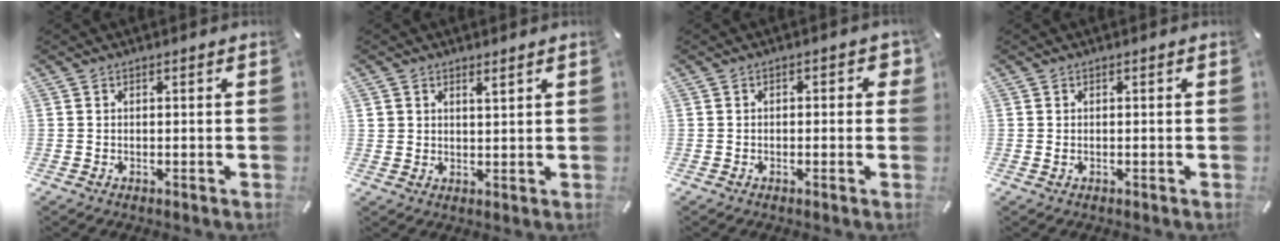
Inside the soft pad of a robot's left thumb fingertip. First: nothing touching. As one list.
[{"total": 2.0, "force": [1.6, 1.2, 0.5], "torque": [-0.010, -0.001, 0.030]}, {"total": 2.3, "force": [-0.6, 1.3, 1.8], "torque": [-0.026, 0.007, -0.014]}, {"total": 0.7, "force": [-0.1, 0.3, 0.6], "torque": [-0.011, 0.000, -0.003]}]